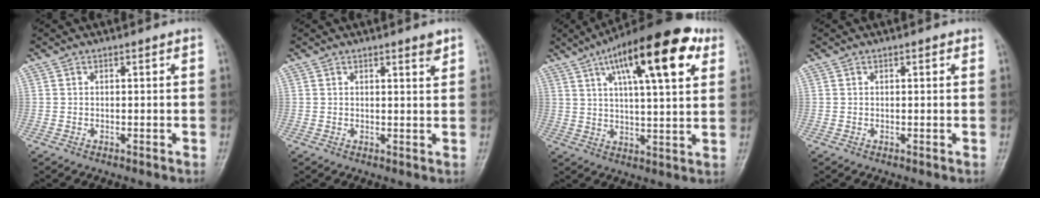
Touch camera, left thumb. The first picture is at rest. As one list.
[{"total": 2.3, "force": [1.6, 0.4, 1.6], "torque": [-0.019, -0.011, 0.022]}, {"total": 20.4, "force": [9.5, 6.2, 16.9], "torque": [-0.239, -0.006, 0.143]}, {"total": 0.9, "force": [0.5, 0.4, 0.7], "torque": [-0.007, 0.000, 0.004]}]